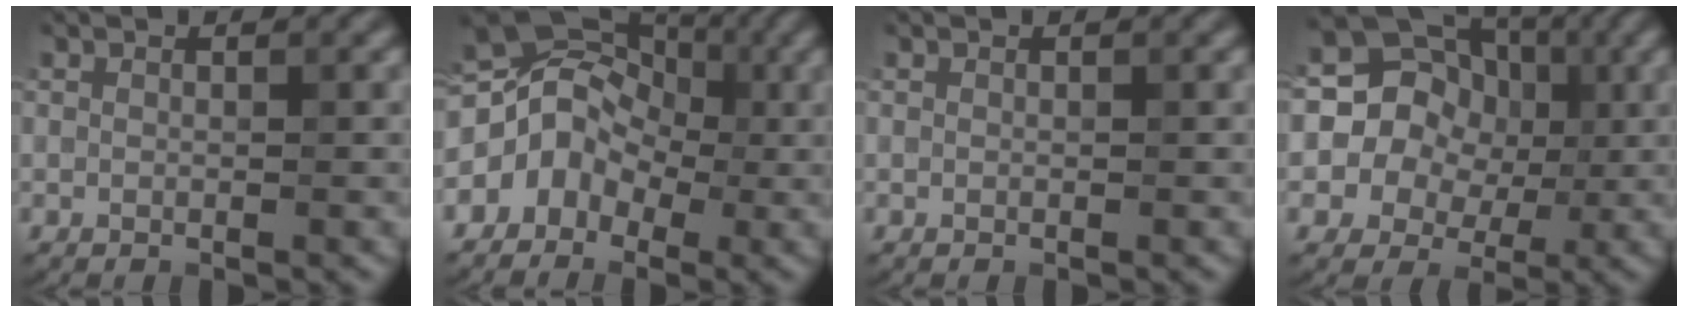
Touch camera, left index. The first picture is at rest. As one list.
[{"total": 5.8, "force": [-1.1, 4.9, 2.8], "torque": [-0.016, 0.012, -0.040]}, {"total": 0.0}, {"total": 11.8, "force": [1.6, 11.0, 4.1], "torque": [-0.088, 0.054, 0.008]}]